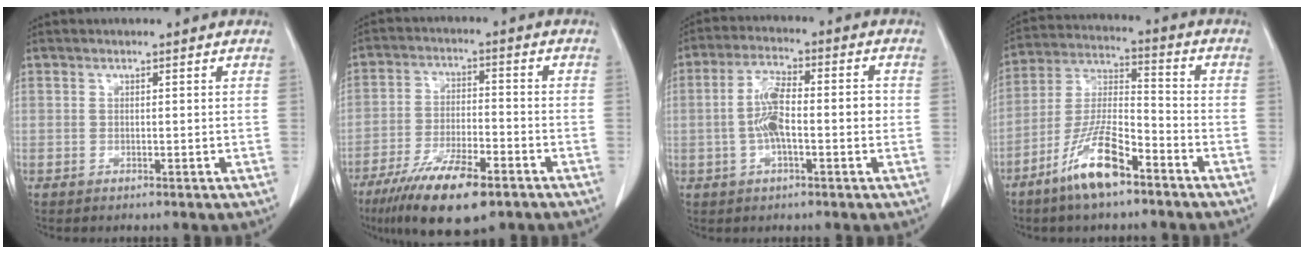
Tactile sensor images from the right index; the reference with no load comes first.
{"total": 13.0, "force": [-8.4, 3.2, 9.3], "torque": [-0.168, -0.021, -0.144]}
{"total": 8.3, "force": [-0.8, 2.4, 7.9], "torque": [-0.154, 0.020, -0.018]}
{"total": 11.7, "force": [-7.3, 2.6, 8.8], "torque": [-0.185, -0.009, -0.140]}